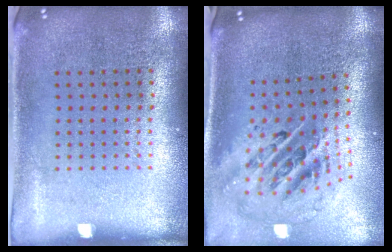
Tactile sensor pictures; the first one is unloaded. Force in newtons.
{"total": 2.8, "press": 1.9, "slide": 2.1}